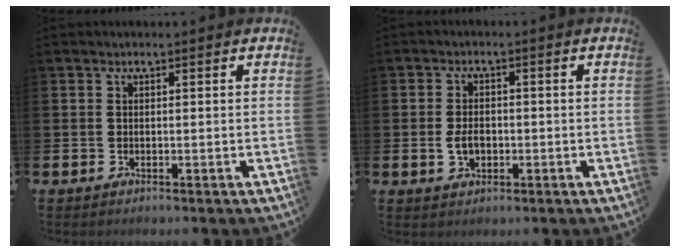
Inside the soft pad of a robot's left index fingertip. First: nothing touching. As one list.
[{"total": 3.0, "force": [-0.5, 2.1, 2.2], "torque": [-0.032, 0.001, -0.013]}]